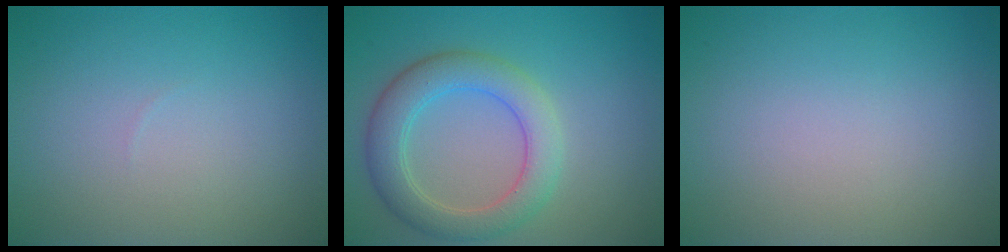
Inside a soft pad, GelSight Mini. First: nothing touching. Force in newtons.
{"total": 4.9, "press": 4.9, "slide": 0.3}
{"total": 0.0}